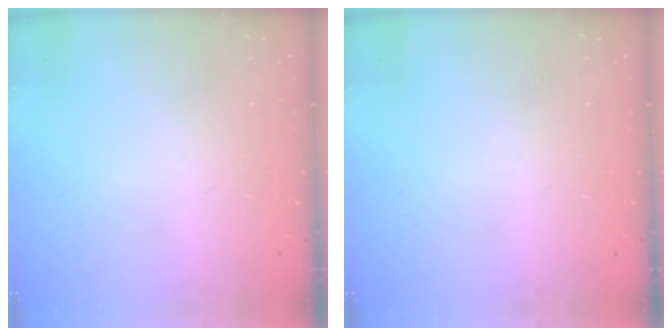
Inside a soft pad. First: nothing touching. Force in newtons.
{"total": 0.0}